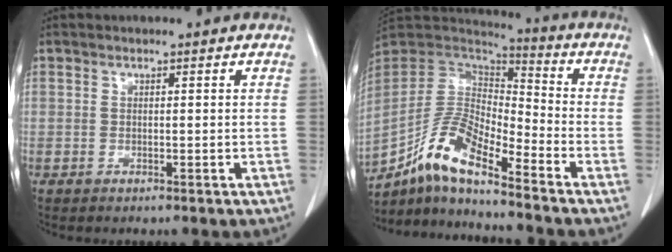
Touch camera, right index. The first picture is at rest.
{"total": 12.3, "force": [-8.8, 2.4, 8.3], "torque": [-0.173, 0.018, -0.167]}